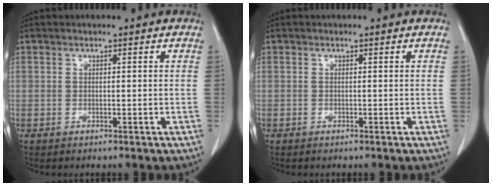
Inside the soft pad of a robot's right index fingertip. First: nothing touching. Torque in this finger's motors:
{"motor_torque": [-0.18, 0.15, -0.06, -0.01]}